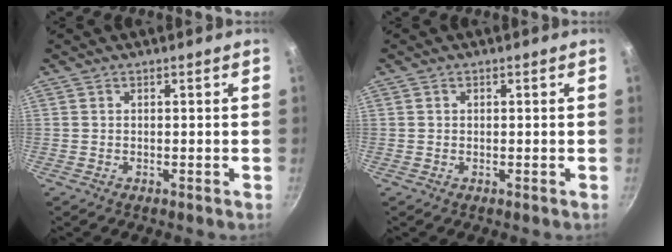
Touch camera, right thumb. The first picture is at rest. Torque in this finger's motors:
{"motor_torque": [-0.47, -0.23, -0.11, -0.02, 0.05]}